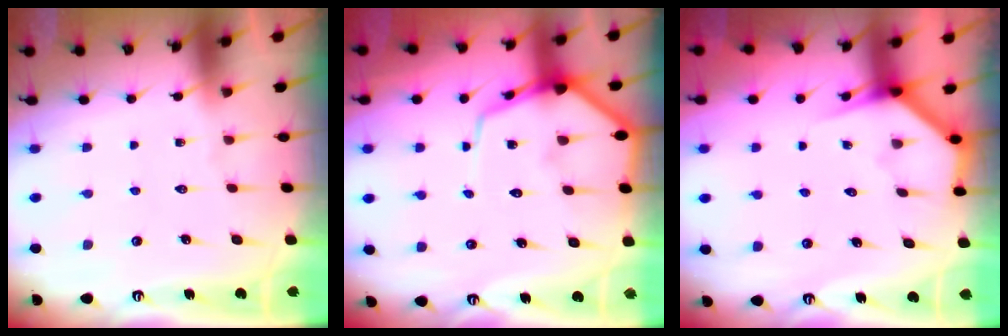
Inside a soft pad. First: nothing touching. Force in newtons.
{"total": 10.0, "press": 10.0, "slide": 0.8}
{"total": 3.6, "press": 3.6, "slide": 0.2}